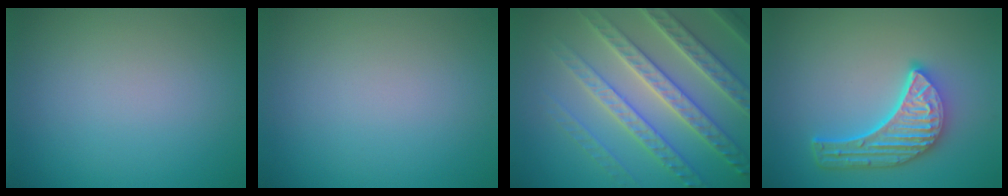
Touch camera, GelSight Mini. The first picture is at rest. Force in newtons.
{"total": 0.0}
{"total": 7.1, "press": 6.9, "slide": 1.8}
{"total": 5.6, "press": 4.4, "slide": 3.6}